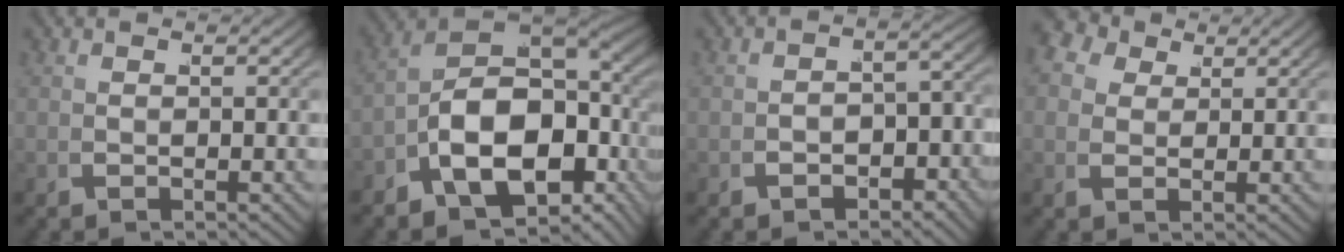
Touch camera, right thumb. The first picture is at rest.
{"total": 15.7, "force": [-1.6, 10.4, 11.7], "torque": [-0.203, -0.030, -0.018]}
{"total": 2.9, "force": [-2.2, 1.6, 1.2], "torque": [-0.015, -0.012, -0.027]}
{"total": 5.0, "force": [2.5, 3.8, 2.0], "torque": [-0.042, -0.002, 0.037]}